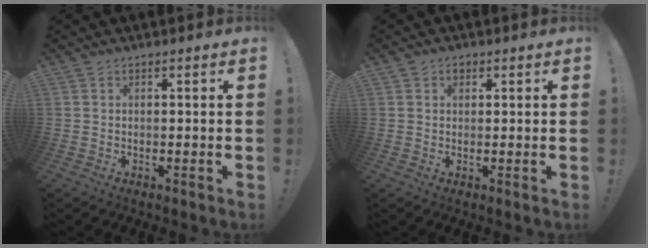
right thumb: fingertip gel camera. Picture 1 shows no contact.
{"total": 1.7, "force": [0.5, 1.5, 0.7], "torque": [-0.002, 0.001, 0.007]}